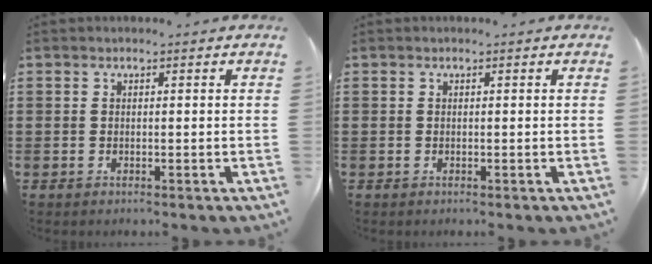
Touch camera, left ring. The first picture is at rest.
{"total": 0.0}